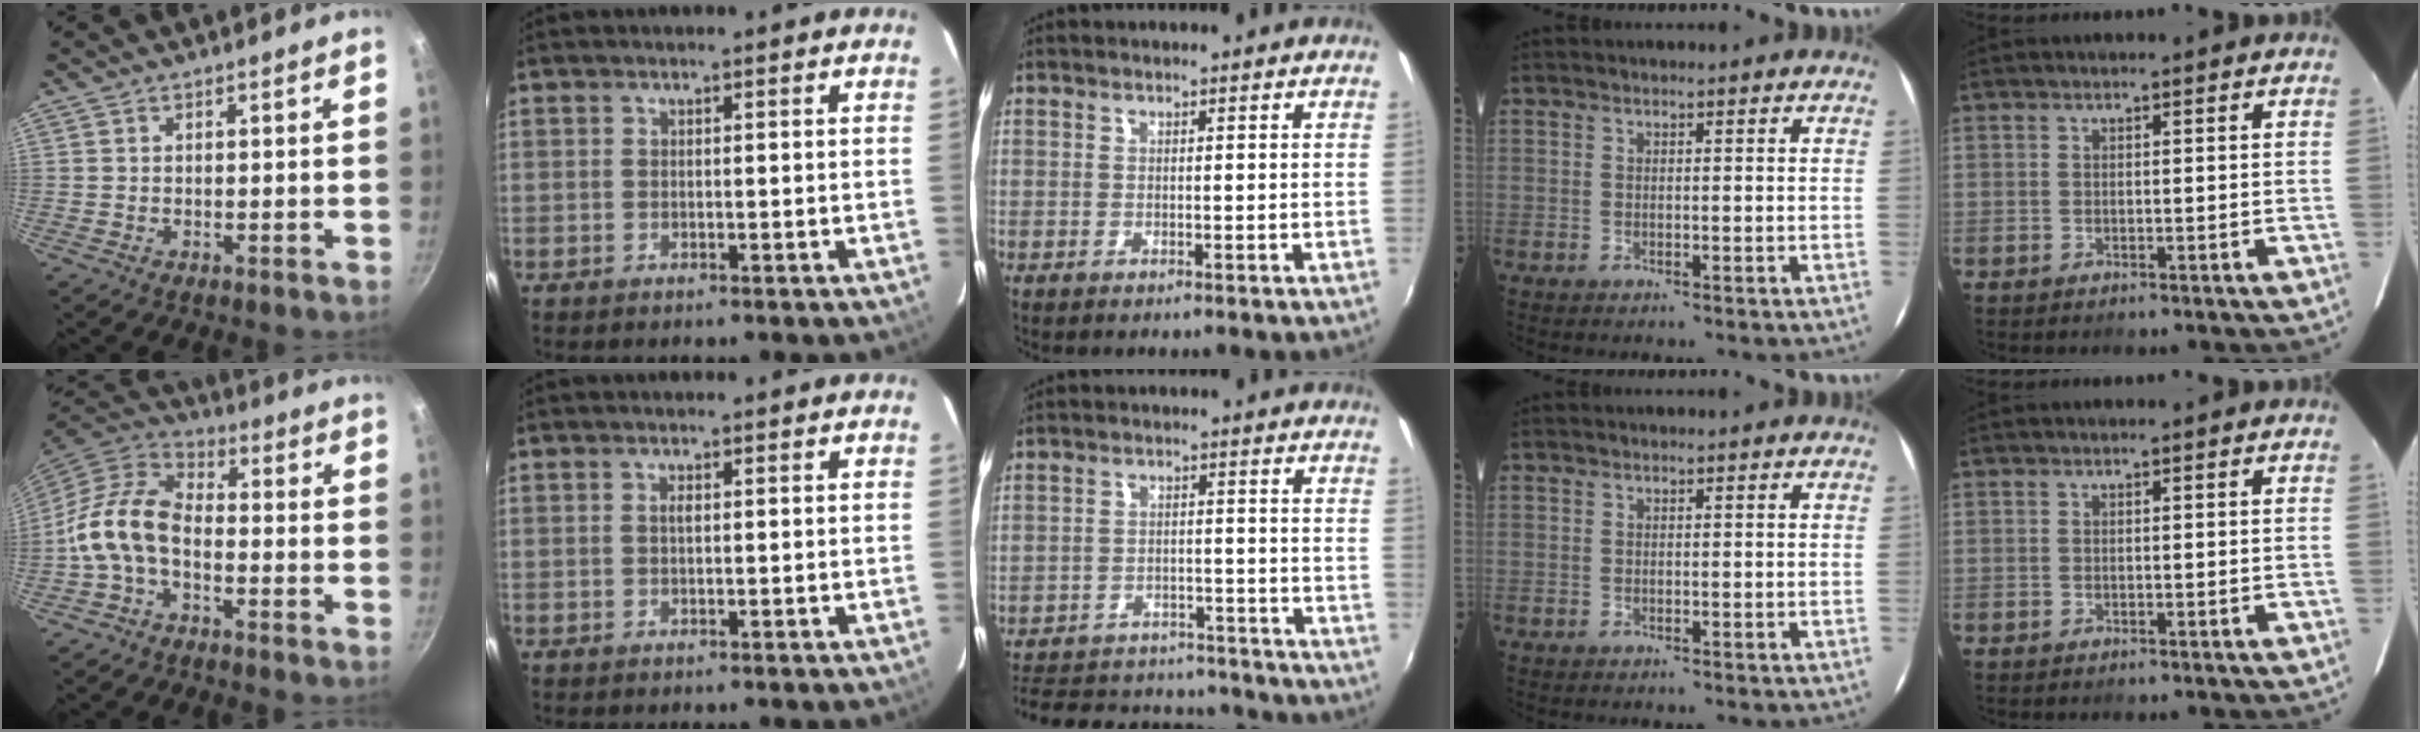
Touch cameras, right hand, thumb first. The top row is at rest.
{"thumb": {"total": 11.3, "force": [-3.1, 6.7, 8.6], "torque": [-0.158, 0.046, -0.075]}, "index": {"total": 0.9, "force": [0.2, 0.4, 0.8], "torque": [-0.014, 0.003, 0.001]}, "middle": {"total": 20.4, "force": [-16.9, 8.7, 7.2], "torque": [-0.167, 0.029, -0.211]}}